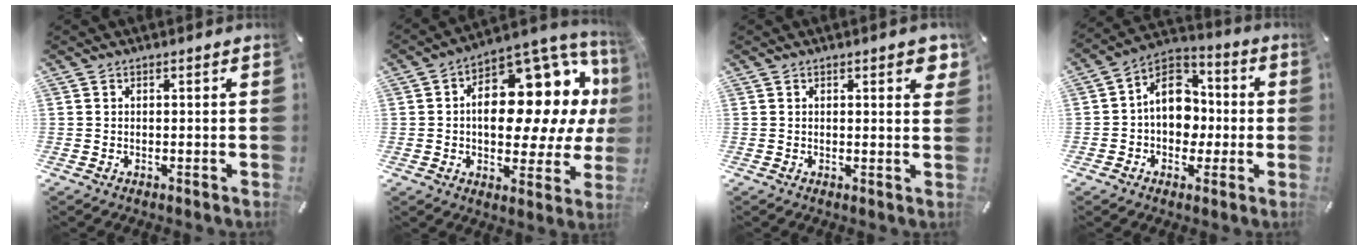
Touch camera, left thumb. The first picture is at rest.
{"total": 19.7, "force": [5.2, 12.0, 14.8], "torque": [-0.190, -0.054, 0.088]}
{"total": 3.0, "force": [1.5, 1.0, 2.4], "torque": [-0.035, -0.002, 0.023]}
{"total": 12.1, "force": [-0.5, 10.0, 6.8], "torque": [-0.119, 0.016, -0.006]}